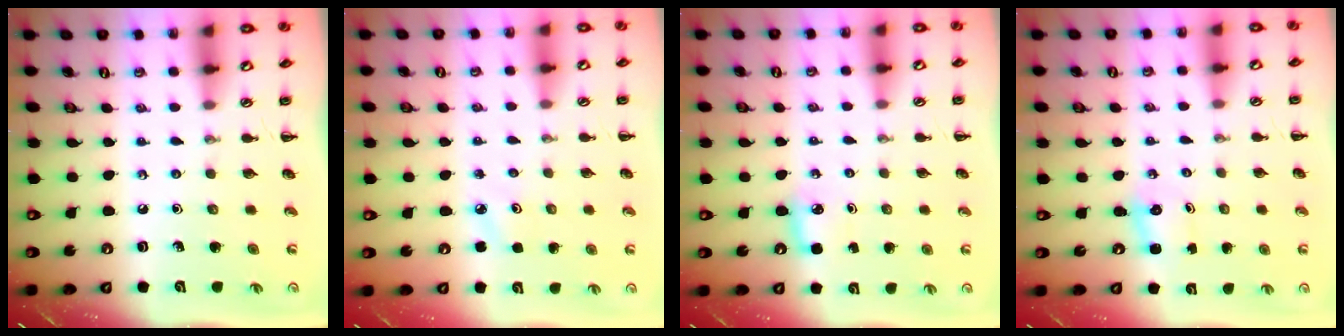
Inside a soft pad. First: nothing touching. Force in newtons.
{"total": 3.3, "press": 3.1, "slide": 1.0}
{"total": 5.3, "press": 5.1, "slide": 1.6}
{"total": 2.0, "press": 1.9, "slide": 0.7}